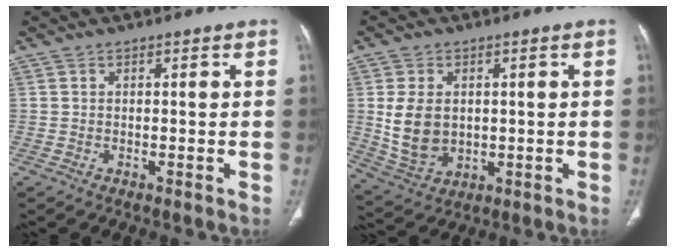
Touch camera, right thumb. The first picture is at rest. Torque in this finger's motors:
{"motor_torque": [-0.37, 0.73, 0.99, 0.29, 0.30]}